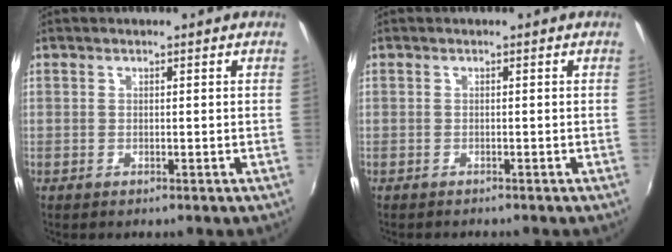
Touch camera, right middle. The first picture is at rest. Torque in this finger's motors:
{"motor_torque": [0.01, -0.08, 0.02, 0.00]}